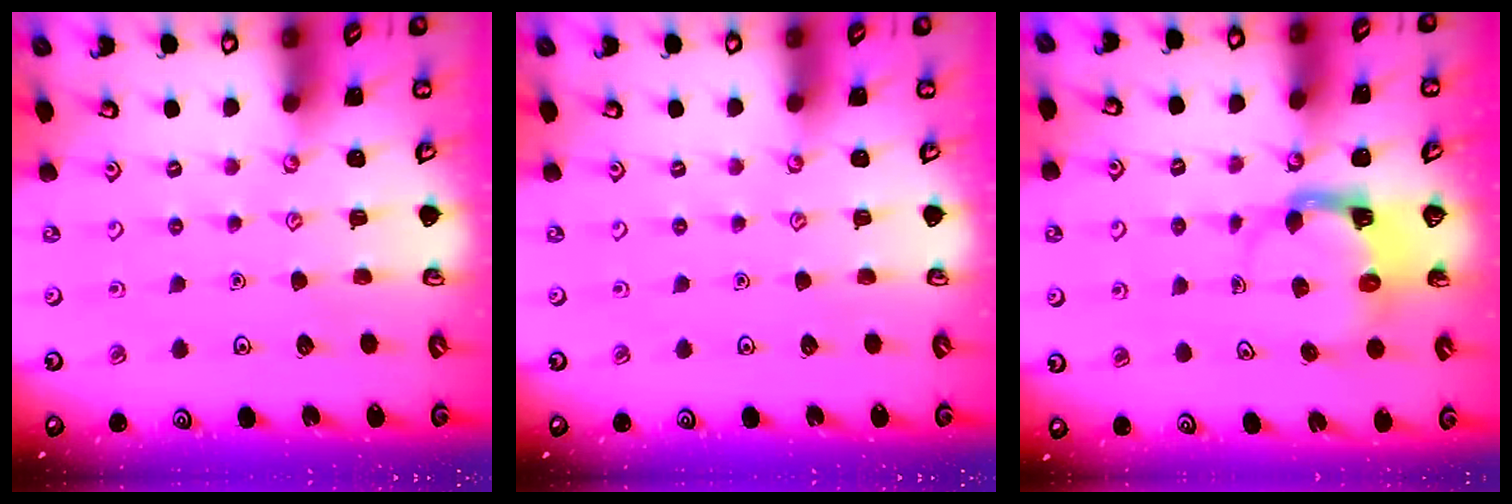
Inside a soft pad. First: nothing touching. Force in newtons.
{"total": 0.0}
{"total": 4.0, "press": 3.9, "slide": 0.7}